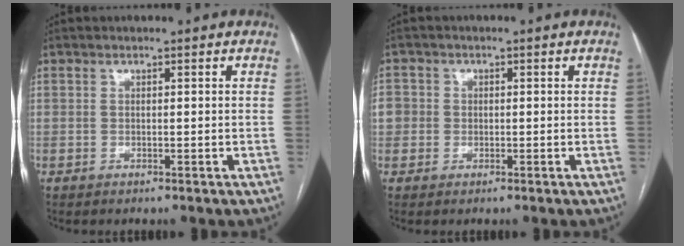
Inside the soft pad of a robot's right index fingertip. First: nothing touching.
{"total": 3.6, "force": [-0.1, 3.5, 0.9], "torque": [-0.018, 0.014, -0.002]}